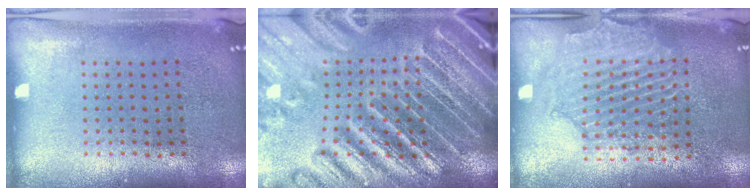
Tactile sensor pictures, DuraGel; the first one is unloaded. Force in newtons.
{"total": 5.2, "press": 4.5, "slide": 2.5}
{"total": 2.1, "press": 2.0, "slide": 0.6}